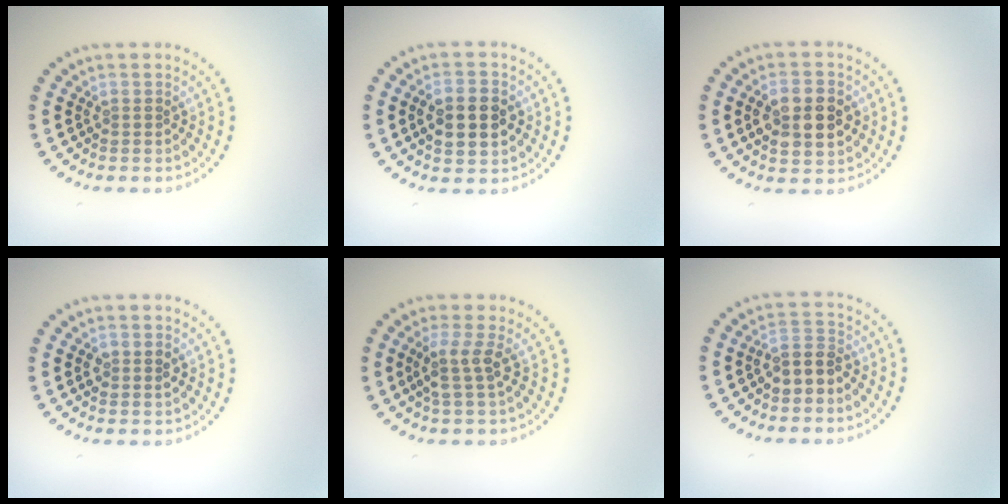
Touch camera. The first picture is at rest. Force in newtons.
{"total": 4.5, "press": 4.5, "slide": 0.1}
{"total": 4.9, "press": 4.9, "slide": 0.1}
{"total": 1.5, "press": 1.5, "slide": 0.3}
{"total": 2.6, "press": 2.0, "slide": 1.6}
{"total": 2.9, "press": 2.7, "slide": 1.1}